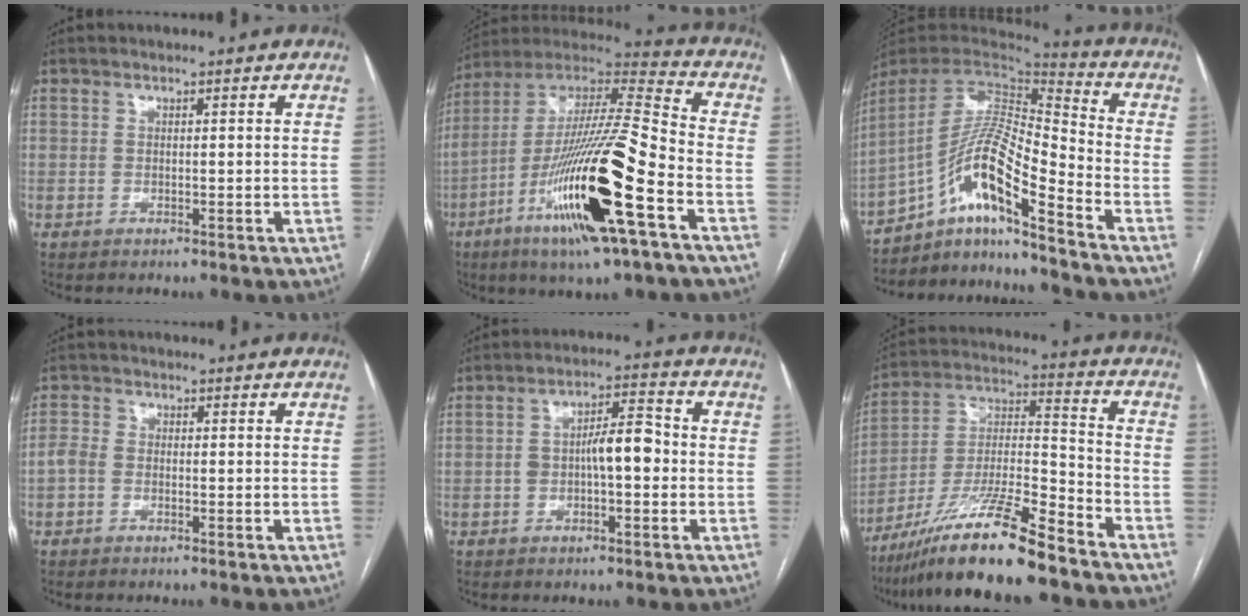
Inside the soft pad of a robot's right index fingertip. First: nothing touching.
{"total": 24.0, "force": [-9.2, 1.8, 22.2], "torque": [-0.421, -0.033, -0.166]}
{"total": 15.1, "force": [-9.7, 1.1, 11.5], "torque": [-0.215, 0.015, -0.171]}
{"total": 2.3, "force": [-0.7, 1.8, 1.3], "torque": [-0.032, 0.010, -0.017]}
{"total": 6.6, "force": [-0.6, 2.3, 6.2], "torque": [-0.109, 0.027, -0.012]}
{"total": 17.3, "force": [-13.1, 1.0, 11.2], "torque": [-0.222, -0.018, -0.236]}